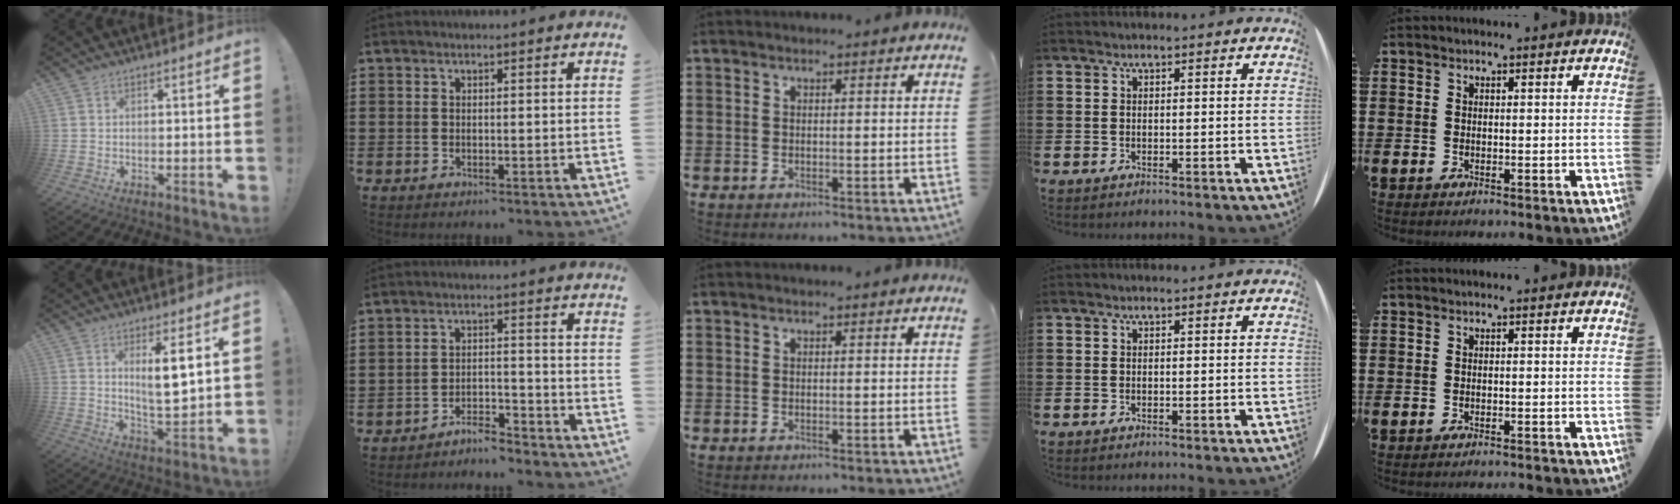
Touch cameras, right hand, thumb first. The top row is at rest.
{"thumb": {"total": 8.9, "force": [3.7, 1.5, 7.9], "torque": [-0.116, -0.022, 0.057]}, "index": {"total": 3.8, "force": [-3.8, 0.3, 0.3], "torque": [-0.011, 0.004, -0.080]}, "little": {"total": 0.5, "force": [-0.5, -0.2, 0.0], "torque": [0.000, -0.001, -0.011]}}